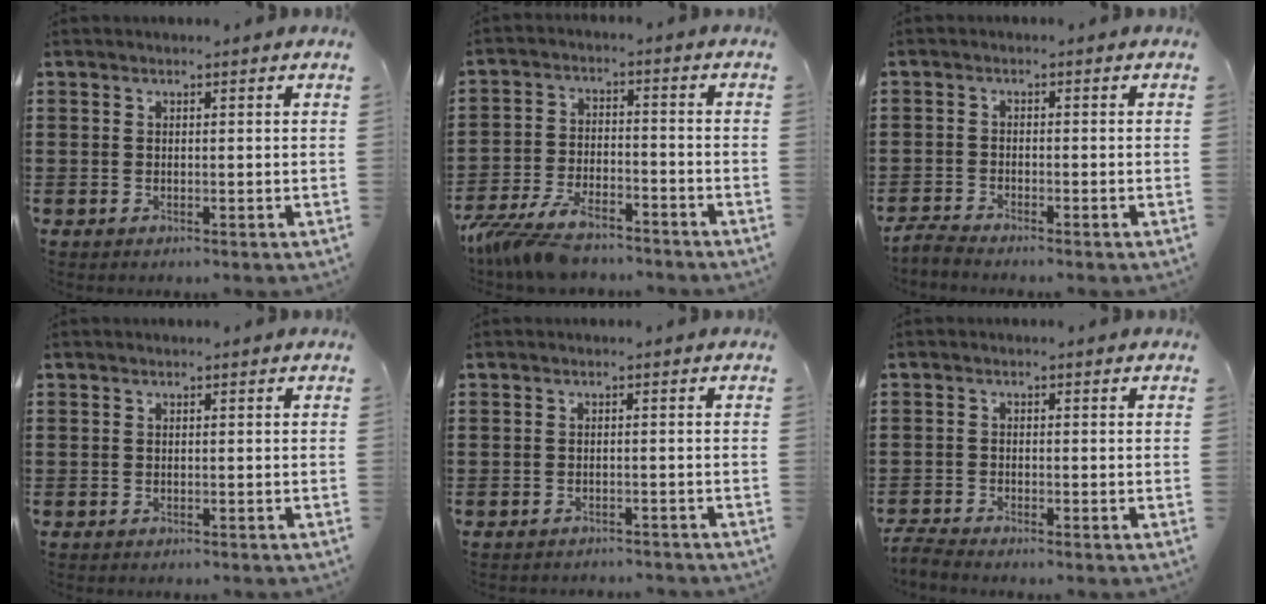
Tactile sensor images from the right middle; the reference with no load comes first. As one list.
[{"total": 8.4, "force": [-7.1, 2.2, 4.0], "torque": [-0.096, 0.001, -0.138]}, {"total": 1.9, "force": [-1.9, 0.0, 0.4], "torque": [-0.016, 0.000, -0.040]}, {"total": 0.0}, {"total": 1.5, "force": [-1.5, 0.1, -0.1], "torque": [-0.004, 0.003, -0.032]}, {"total": 2.1, "force": [-2.1, 0.0, 0.4], "torque": [-0.016, -0.003, -0.044]}]